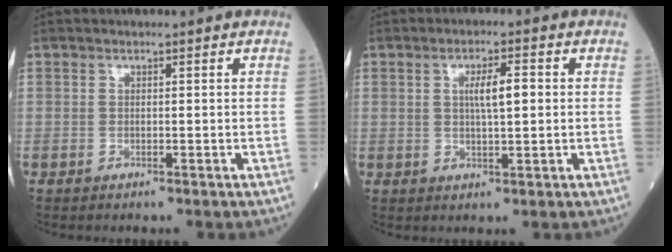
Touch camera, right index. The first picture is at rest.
{"total": 4.4, "force": [0.7, 0.7, 4.3], "torque": [-0.075, 0.005, 0.011]}